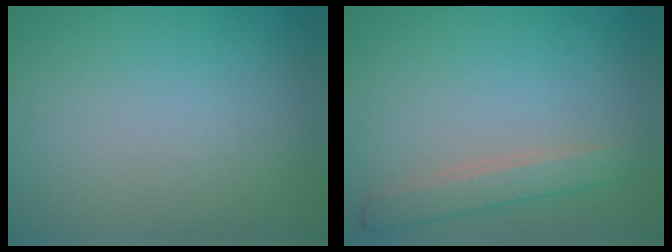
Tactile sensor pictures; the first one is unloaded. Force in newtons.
{"total": 2.3, "press": 2.3, "slide": 0.1}